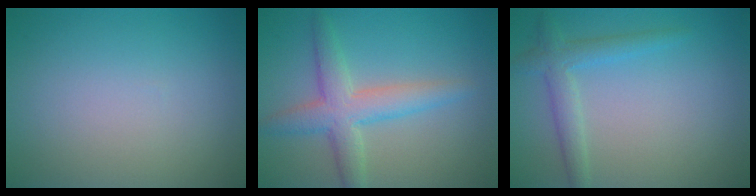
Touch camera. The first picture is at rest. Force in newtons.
{"total": 4.5, "press": 4.5, "slide": 0.2}
{"total": 2.6, "press": 2.6, "slide": 0.1}